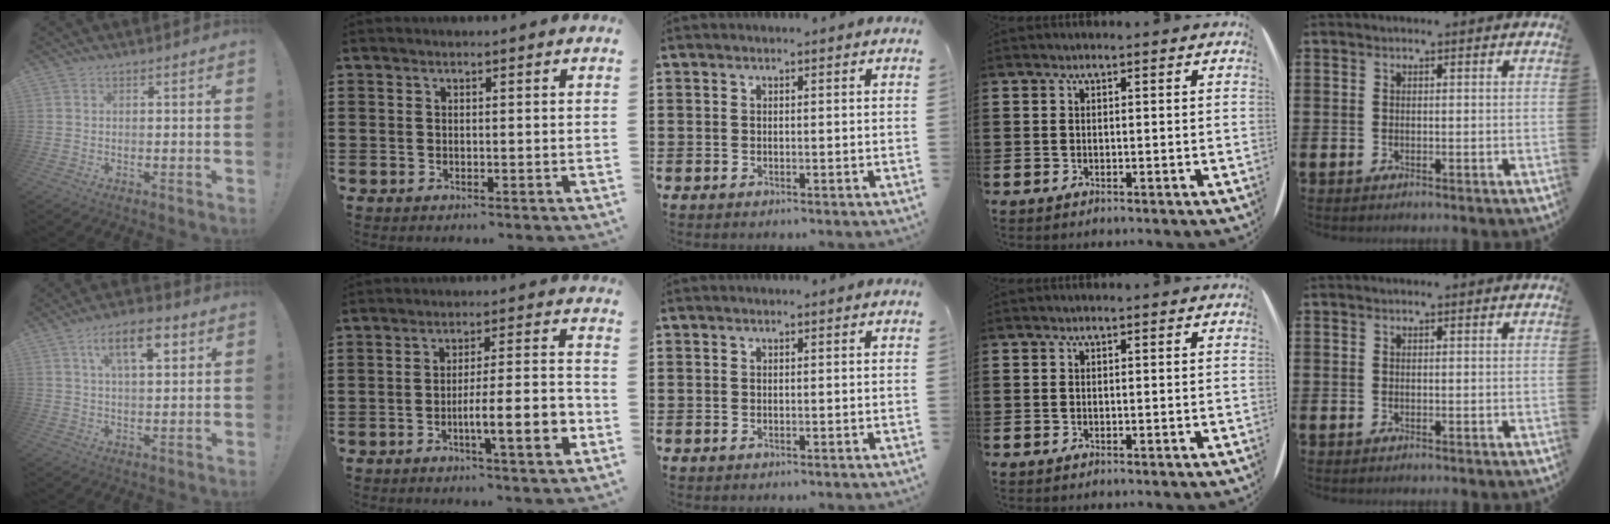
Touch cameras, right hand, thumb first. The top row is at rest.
{"thumb": {"total": 11.3, "force": [4.7, 4.7, 9.1], "torque": [-0.139, -0.005, 0.077]}, "index": {"total": 8.6, "force": [-3.2, 1.2, 7.8], "torque": [-0.119, -0.005, -0.056]}}